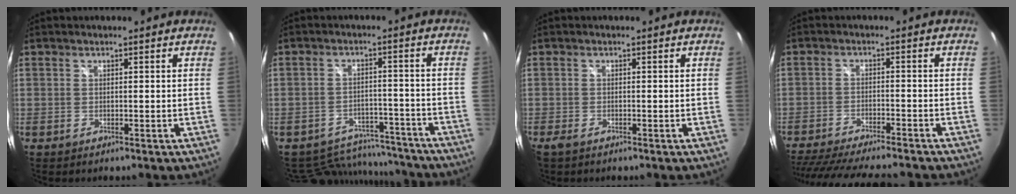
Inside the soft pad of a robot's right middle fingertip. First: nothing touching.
{"total": 12.8, "force": [-11.1, 5.7, 2.7], "torque": [-0.068, 0.022, -0.134]}
{"total": 1.6, "force": [-1.2, 0.7, 0.7], "torque": [-0.017, -0.005, -0.024]}
{"total": 17.8, "force": [-15.4, 2.8, 8.4], "torque": [-0.170, -0.030, -0.238]}